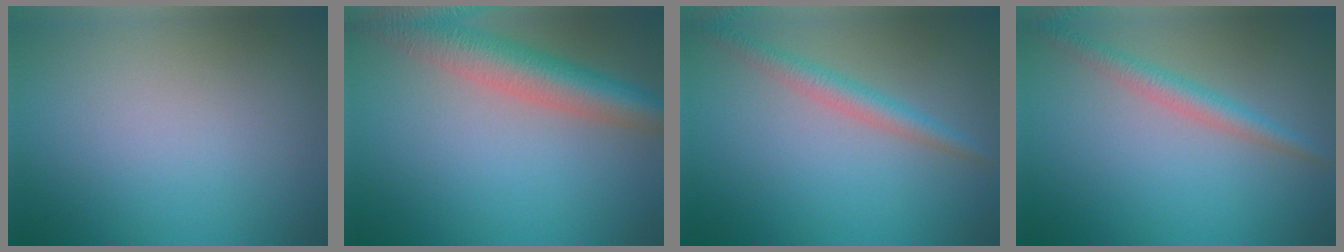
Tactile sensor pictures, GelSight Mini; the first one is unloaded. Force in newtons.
{"total": 7.0, "press": 7.0, "slide": 0.4}
{"total": 2.8, "press": 2.8, "slide": 0.1}
{"total": 2.8, "press": 2.8, "slide": 0.1}